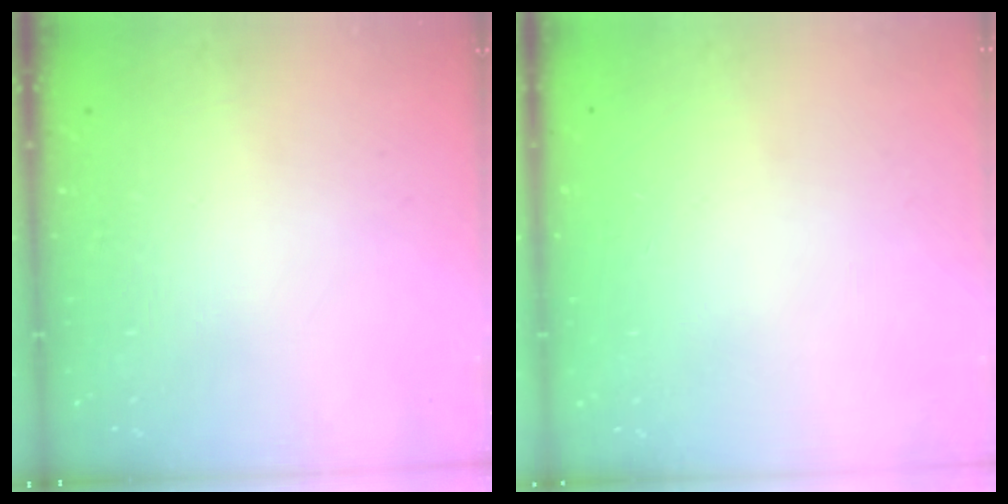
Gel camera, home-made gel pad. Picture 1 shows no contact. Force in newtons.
{"total": 0.0}